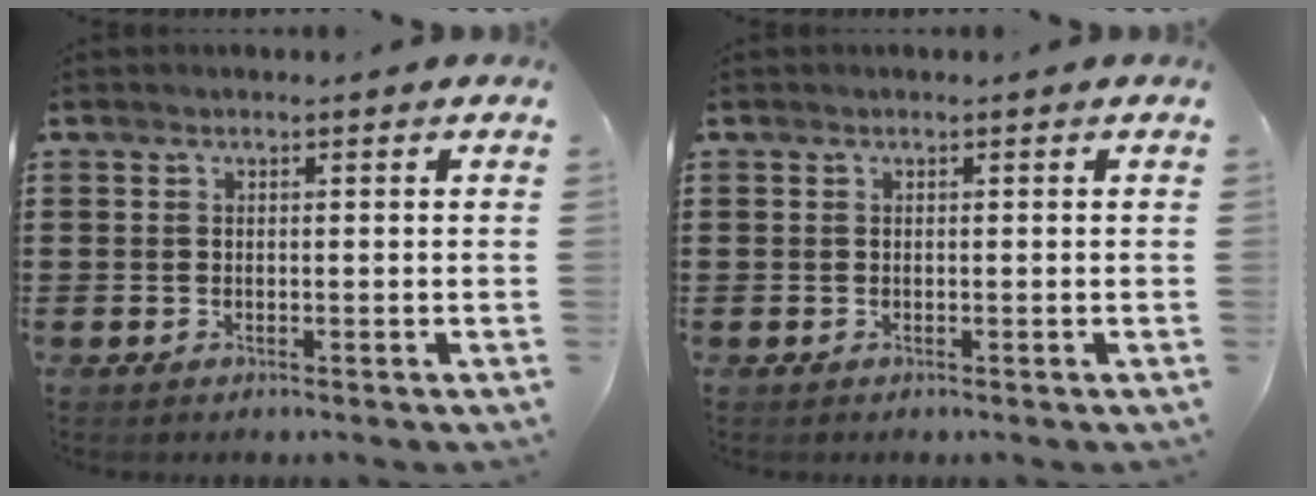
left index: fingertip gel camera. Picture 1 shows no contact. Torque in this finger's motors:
{"motor_torque": [0.01, -0.01, 0.00, 0.00]}